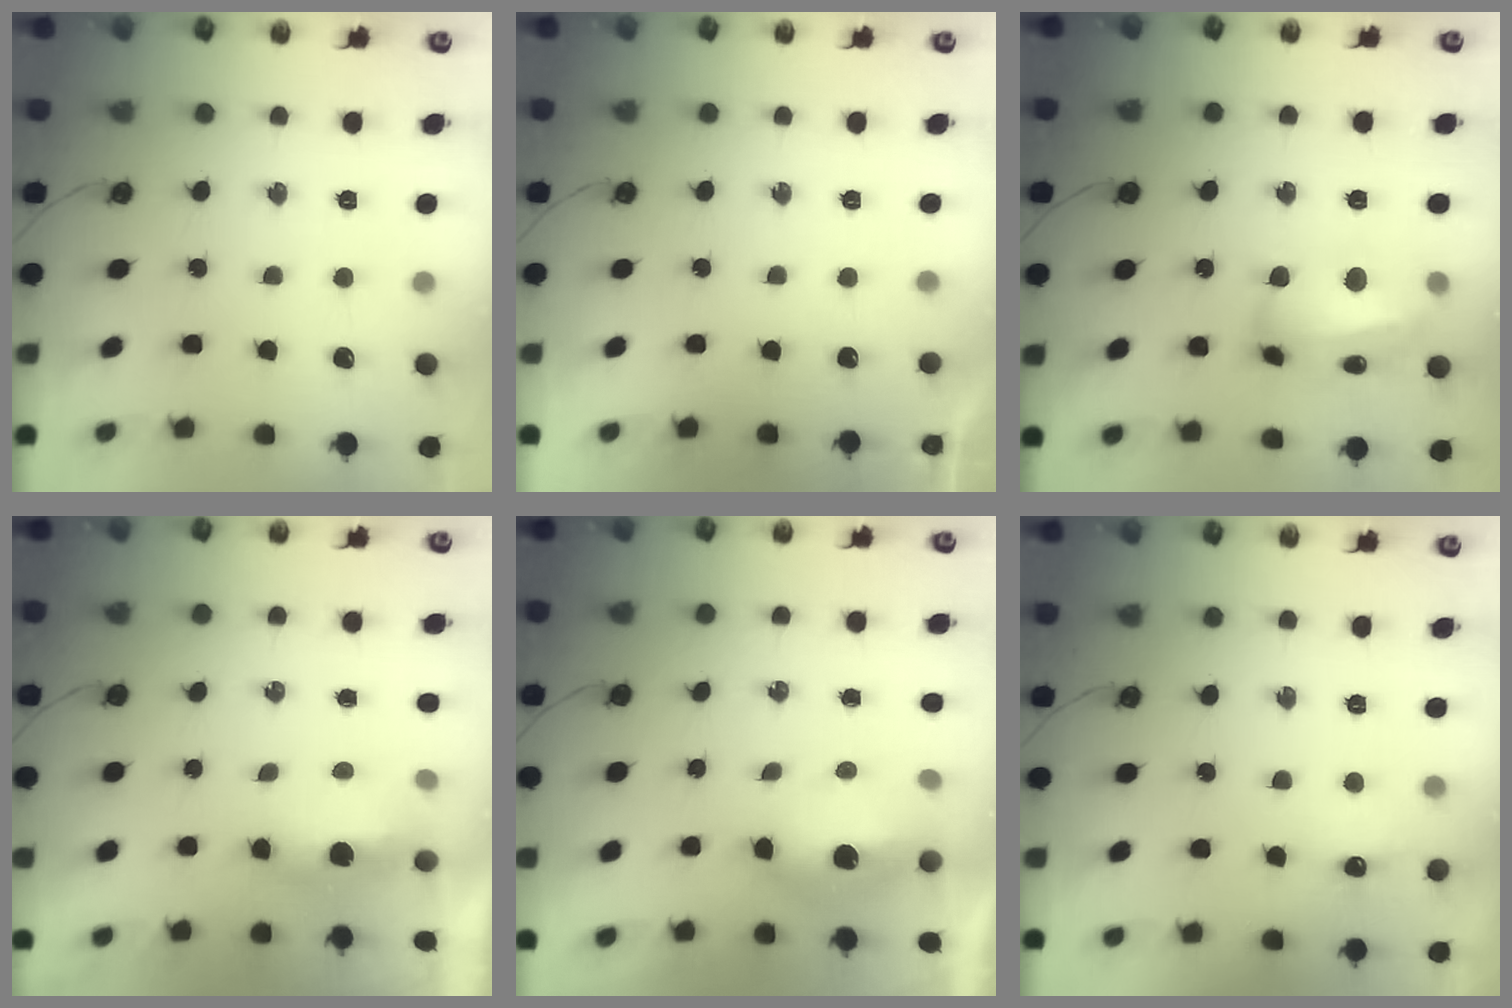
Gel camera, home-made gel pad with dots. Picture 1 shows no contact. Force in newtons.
{"total": 0.0}
{"total": 15.4, "press": 15.4, "slide": 1.5}
{"total": 14.0, "press": 7.0, "slide": 12.1}
{"total": 7.1, "press": 7.0, "slide": 0.8}
{"total": 6.0, "press": 5.9, "slide": 1.2}